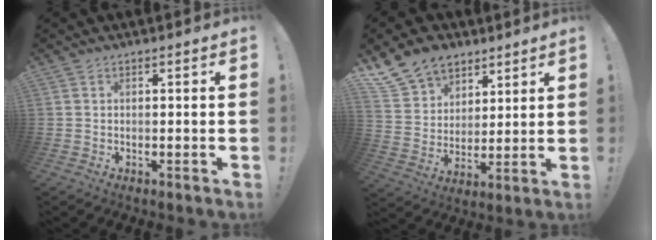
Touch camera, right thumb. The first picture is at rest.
{"total": 13.3, "force": [9.4, 8.8, 3.4], "torque": [-0.065, -0.061, 0.187]}